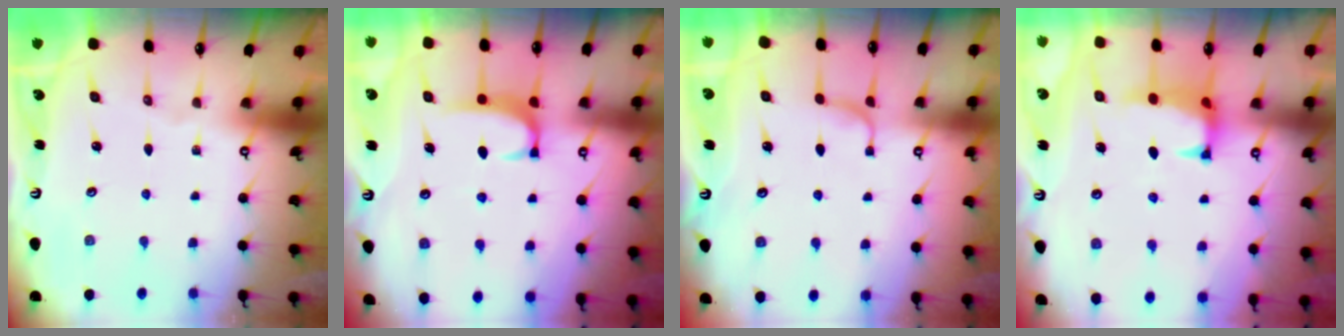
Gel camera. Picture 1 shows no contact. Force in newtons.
{"total": 1.6, "press": 1.6, "slide": 0.5}
{"total": 1.9, "press": 1.8, "slide": 0.6}
{"total": 1.5, "press": 1.3, "slide": 0.7}